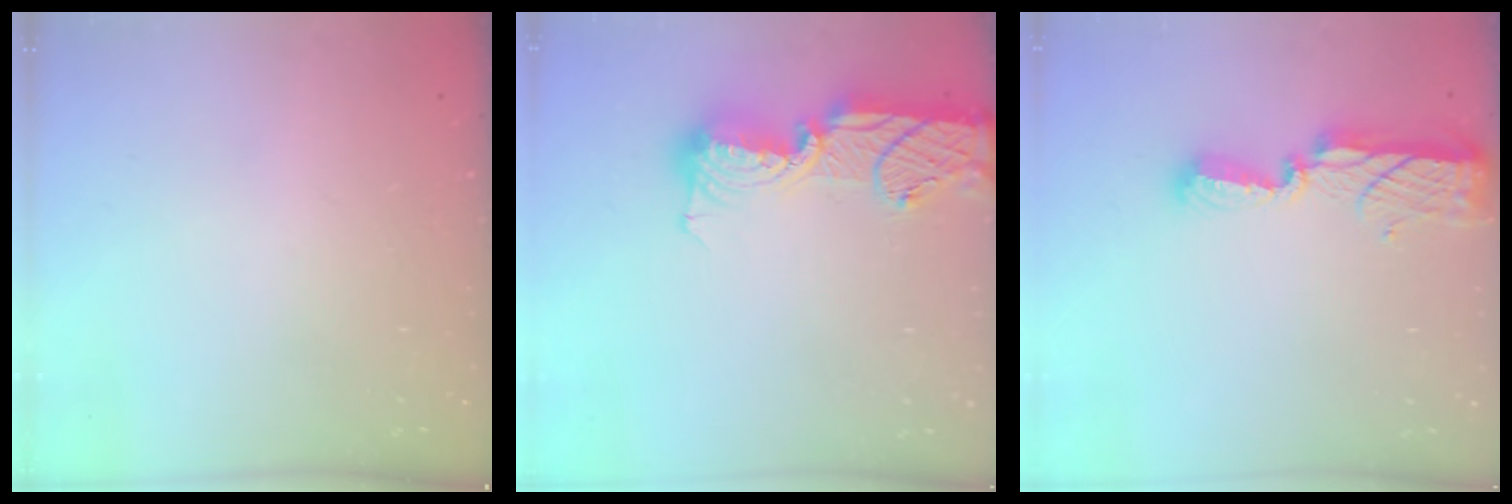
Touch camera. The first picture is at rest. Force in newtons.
{"total": 17.0, "press": 16.3, "slide": 4.7}
{"total": 8.3, "press": 8.3, "slide": 0.8}